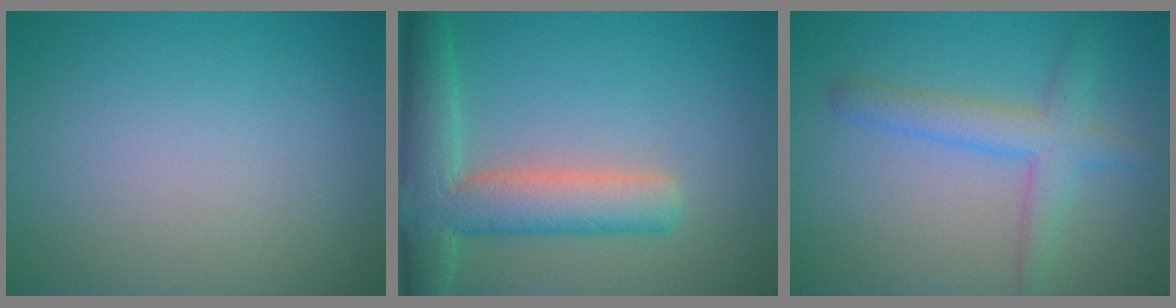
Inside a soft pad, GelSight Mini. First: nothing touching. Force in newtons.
{"total": 7.0, "press": 7.0, "slide": 0.5}
{"total": 3.6, "press": 3.6, "slide": 0.1}